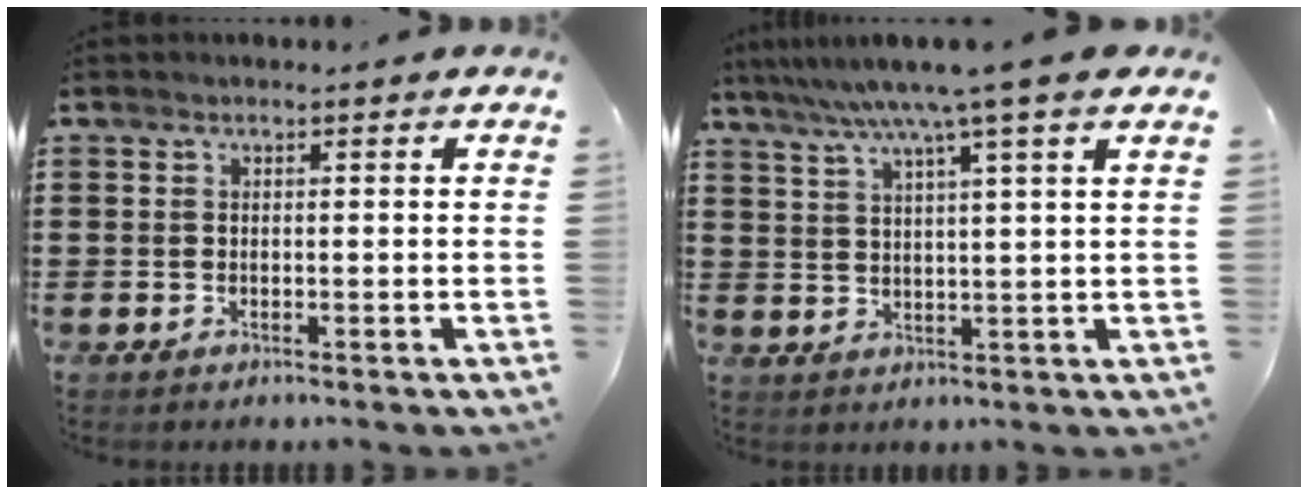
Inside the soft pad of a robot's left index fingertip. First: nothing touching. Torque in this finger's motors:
{"motor_torque": [1.61, -0.53, 1.05, 0.21]}